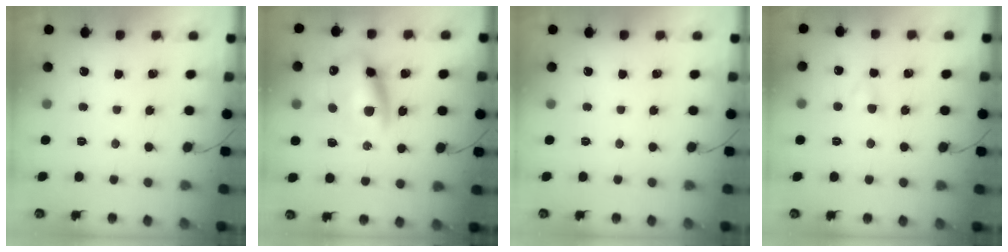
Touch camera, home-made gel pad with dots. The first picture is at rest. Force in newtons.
{"total": 13.5, "press": 13.0, "slide": 3.7}
{"total": 0.0}
{"total": 2.7, "press": 2.6, "slide": 1.0}